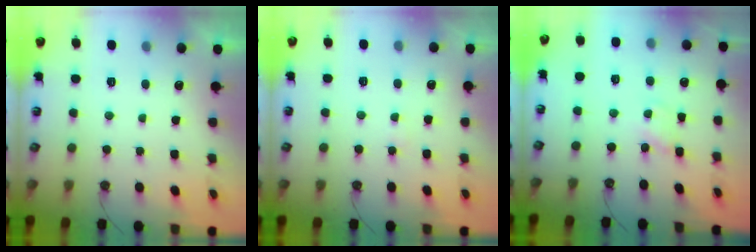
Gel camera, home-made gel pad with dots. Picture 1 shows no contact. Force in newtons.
{"total": 1.2, "press": 1.1, "slide": 0.2}
{"total": 1.4, "press": 1.4, "slide": 0.2}